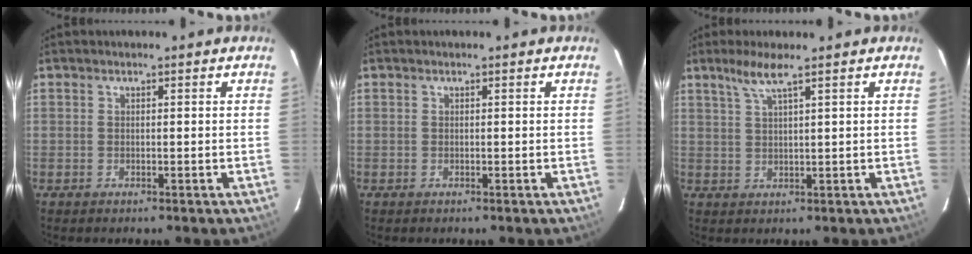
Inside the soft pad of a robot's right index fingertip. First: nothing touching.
{"total": 0.0}
{"total": 3.8, "force": [2.7, -0.3, 2.8], "torque": [-0.059, 0.001, 0.053]}